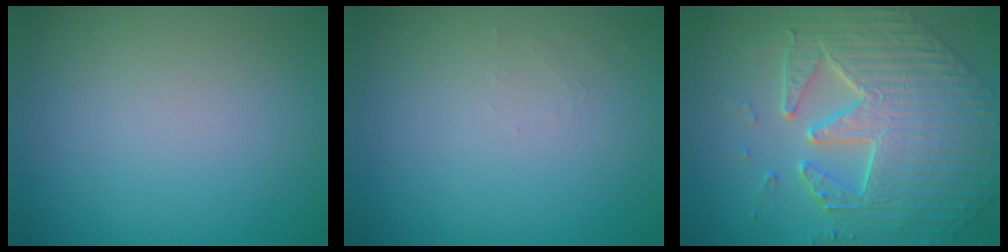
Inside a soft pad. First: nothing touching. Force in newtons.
{"total": 0.7, "press": 0.7, "slide": 0.1}
{"total": 6.8, "press": 5.9, "slide": 3.4}